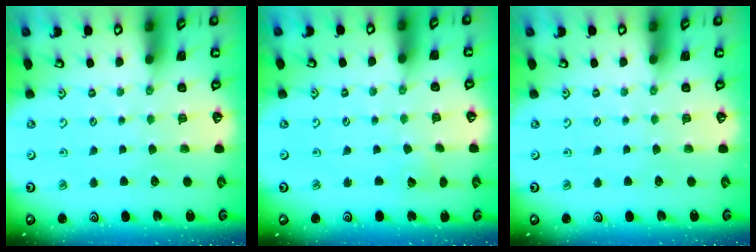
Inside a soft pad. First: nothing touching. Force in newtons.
{"total": 2.3, "press": 2.2, "slide": 0.3}
{"total": 0.0}